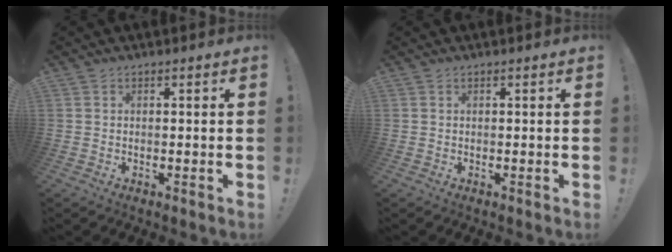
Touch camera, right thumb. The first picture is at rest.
{"total": 0.0}